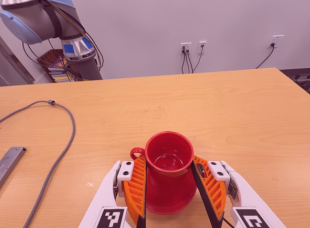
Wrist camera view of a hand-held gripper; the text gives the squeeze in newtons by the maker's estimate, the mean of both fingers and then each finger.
{"total": 2.7, "left": 2.1, "right": 3.2}